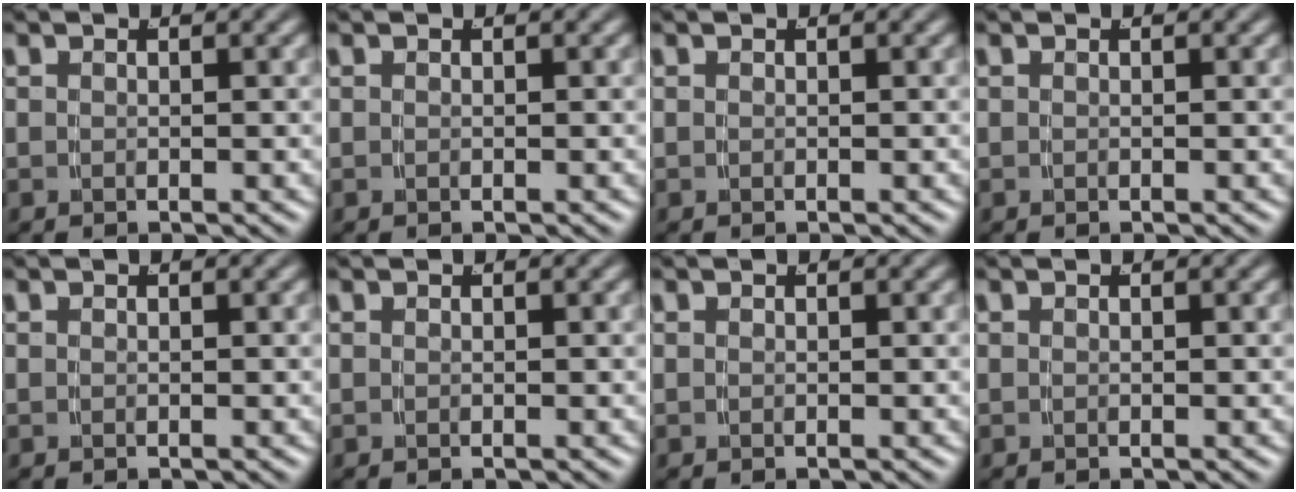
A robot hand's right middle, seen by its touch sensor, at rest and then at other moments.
{"total": 0.0}
{"total": 0.0}
{"total": 0.0}
{"total": 0.0}
{"total": 0.0}
{"total": 0.0}
{"total": 0.0}